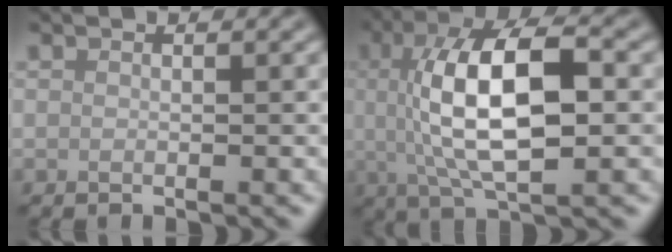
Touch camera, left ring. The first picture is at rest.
{"total": 10.1, "force": [0.8, 3.8, 9.3], "torque": [-0.165, 0.010, 0.012]}